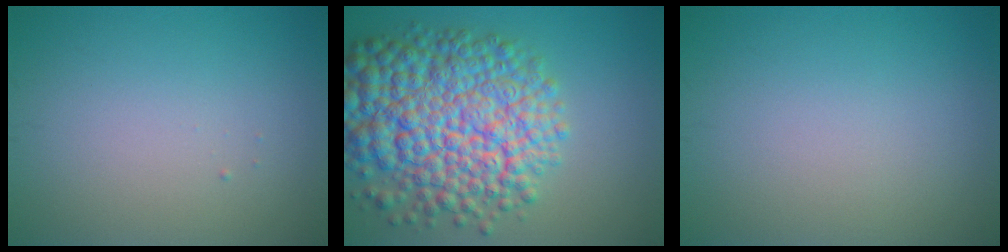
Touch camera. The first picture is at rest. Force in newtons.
{"total": 12.4, "press": 12.4, "slide": 0.4}
{"total": 0.0}